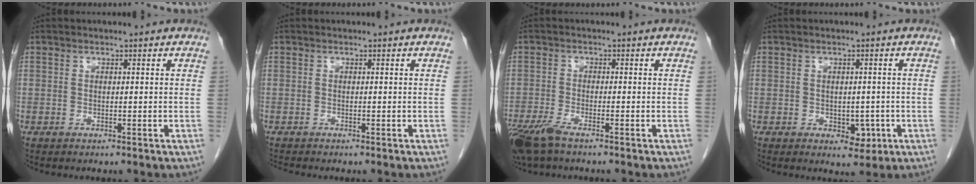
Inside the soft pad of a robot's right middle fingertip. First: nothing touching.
{"total": 0.6, "force": [-0.5, -0.4, 0.0], "torque": [-0.007, -0.006, -0.010]}
{"total": 6.6, "force": [-4.7, 1.5, 4.4], "torque": [-0.092, -0.017, -0.089]}
{"total": 3.3, "force": [-0.9, 2.2, 2.3], "torque": [-0.024, 0.001, -0.002]}